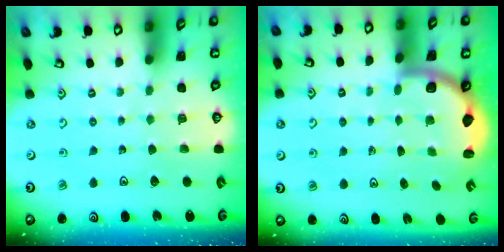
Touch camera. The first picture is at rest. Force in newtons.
{"total": 2.5, "press": 2.4, "slide": 0.7}